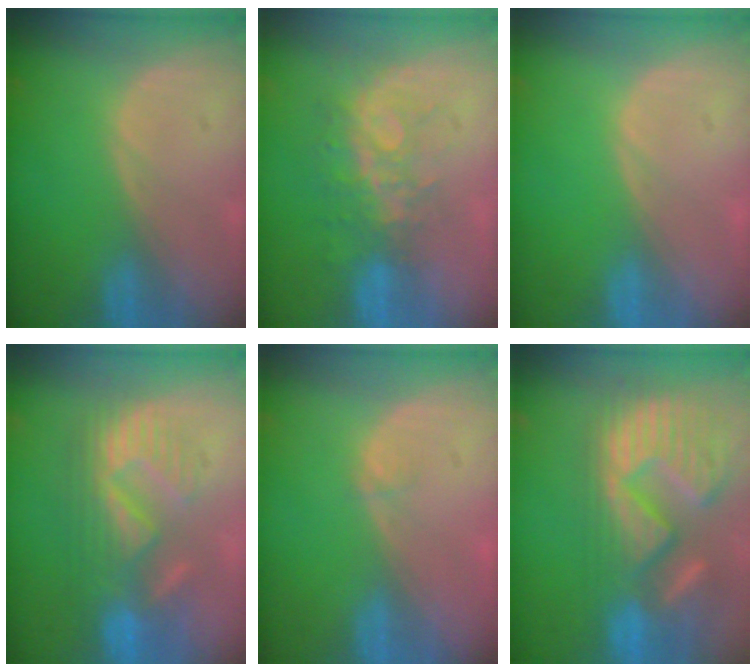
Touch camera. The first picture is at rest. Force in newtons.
{"total": 8.4, "press": 7.0, "slide": 4.5}
{"total": 0.0}
{"total": 8.9, "press": 8.8, "slide": 1.5}
{"total": 0.5, "press": 0.5, "slide": 0.2}
{"total": 15.4, "press": 12.7, "slide": 8.7}